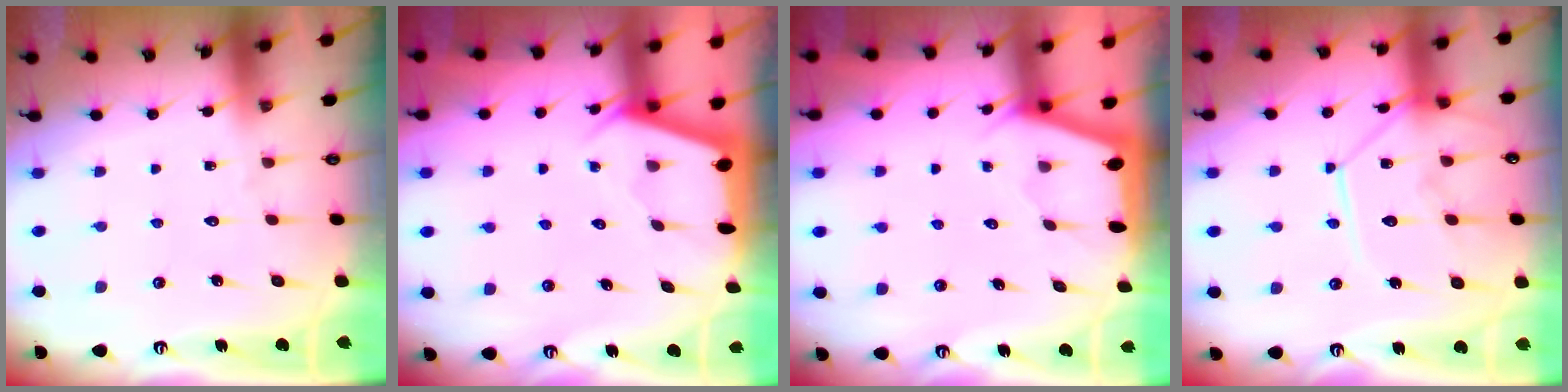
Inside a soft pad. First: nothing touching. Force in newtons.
{"total": 2.4, "press": 2.3, "slide": 0.3}
{"total": 2.8, "press": 2.8, "slide": 0.1}
{"total": 12.6, "press": 12.5, "slide": 1.4}